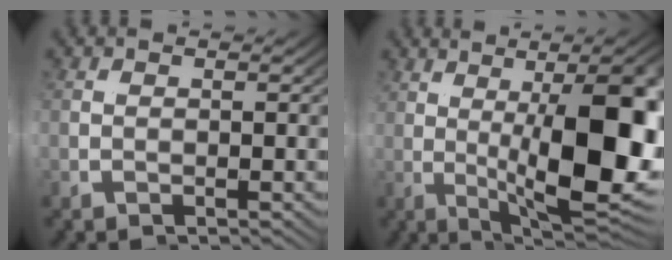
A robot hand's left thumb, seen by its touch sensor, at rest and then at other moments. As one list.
[{"total": 12.4, "force": [-1.0, 1.7, 12.2], "torque": [-0.181, 0.003, -0.003]}]